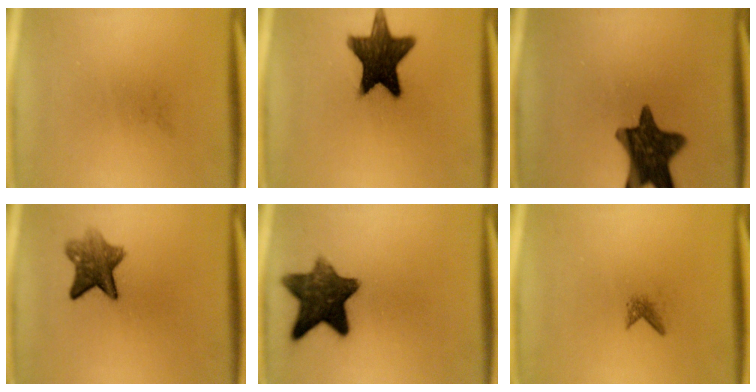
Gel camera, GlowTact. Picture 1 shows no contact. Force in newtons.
{"total": 14.8}
{"total": 13.0}
{"total": 6.4}
{"total": 11.8}
{"total": 1.1}